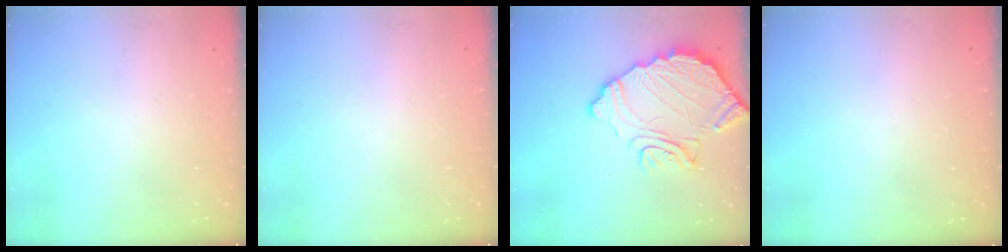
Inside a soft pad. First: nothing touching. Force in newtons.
{"total": 0.0}
{"total": 13.6, "press": 13.6, "slide": 1.2}
{"total": 2.8, "press": 2.8, "slide": 0.1}